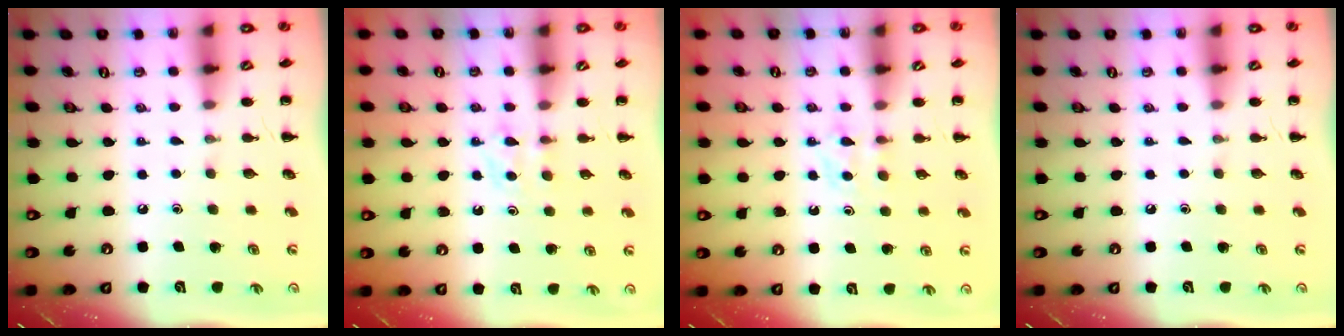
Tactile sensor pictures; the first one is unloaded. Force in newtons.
{"total": 4.1, "press": 3.9, "slide": 1.3}
{"total": 4.1, "press": 3.9, "slide": 1.3}
{"total": 0.0}